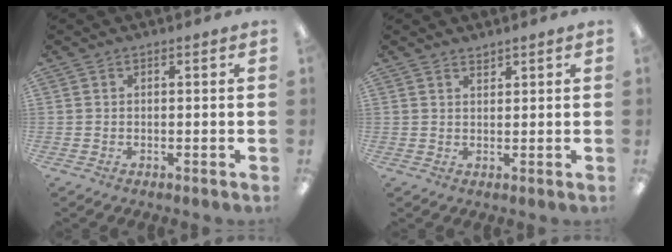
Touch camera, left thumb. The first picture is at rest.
{"total": 1.4, "force": [1.4, 0.3, 0.1], "torque": [-0.004, -0.003, 0.027]}